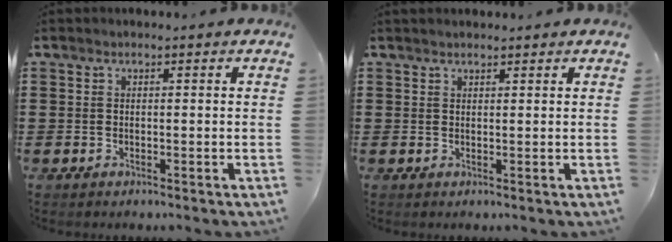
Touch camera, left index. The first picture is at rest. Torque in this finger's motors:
{"motor_torque": [0.03, 0.10, 0.13, 0.00]}